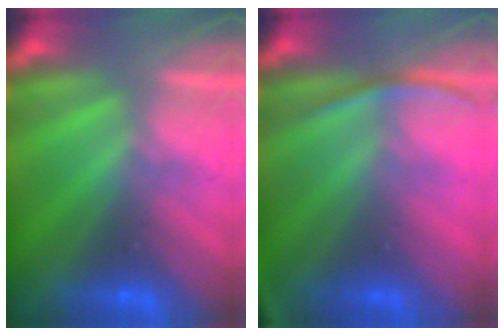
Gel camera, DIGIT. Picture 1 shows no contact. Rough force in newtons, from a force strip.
{"total": 2.8}